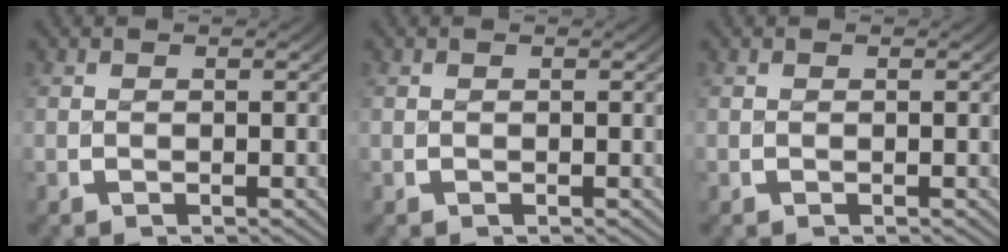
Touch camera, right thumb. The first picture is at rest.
{"total": 0.0}
{"total": 0.0}